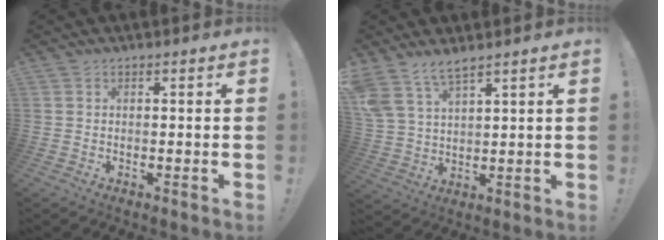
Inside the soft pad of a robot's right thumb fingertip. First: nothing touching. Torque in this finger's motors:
{"motor_torque": [1.08, 1.23, 0.51, 0.39, 0.47]}